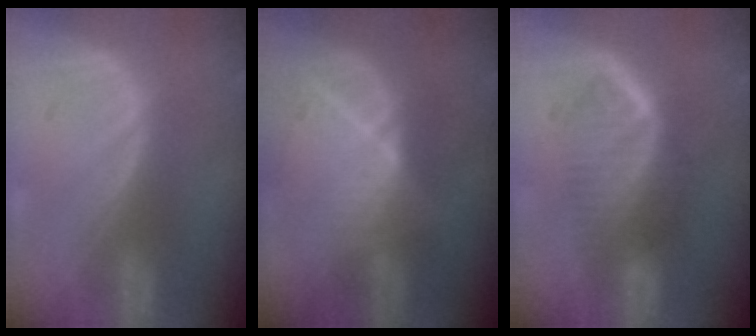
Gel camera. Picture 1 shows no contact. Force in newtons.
{"total": 9.1, "press": 8.1, "slide": 4.1}
{"total": 6.6, "press": 5.9, "slide": 2.9}